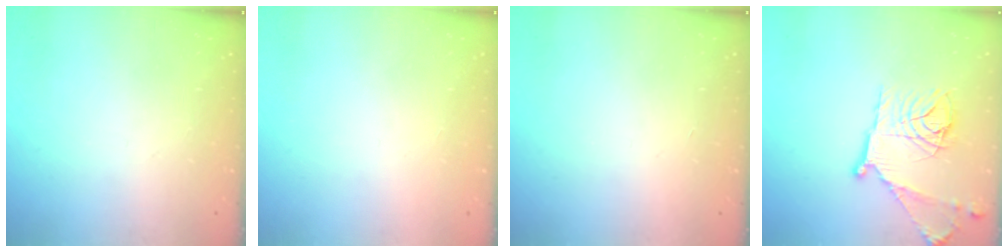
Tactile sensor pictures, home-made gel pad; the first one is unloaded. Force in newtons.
{"total": 1.5, "press": 1.5, "slide": 0.1}
{"total": 1.7, "press": 1.7, "slide": 0.1}
{"total": 18.2, "press": 18.2, "slide": 1.2}